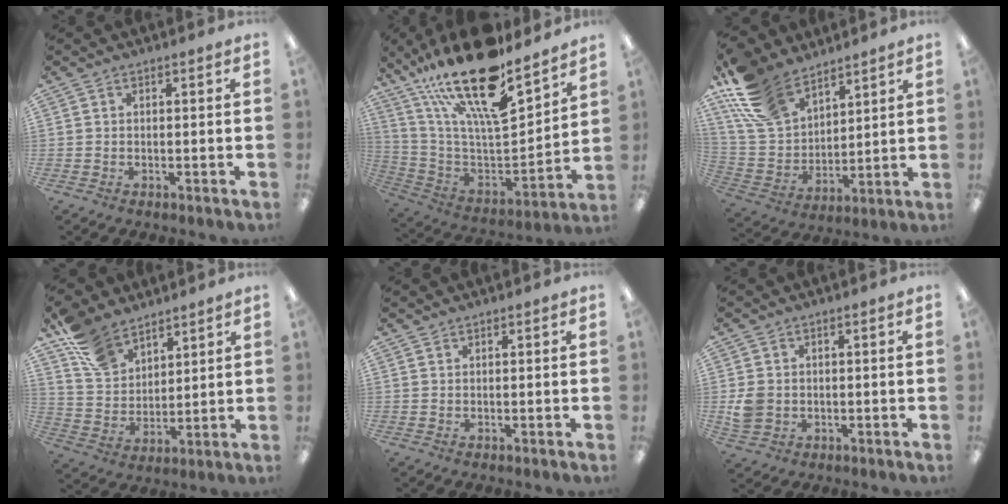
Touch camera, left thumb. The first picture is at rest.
{"total": 25.6, "force": [18.1, 7.7, 16.3], "torque": [-0.296, -0.126, 0.308]}
{"total": 17.5, "force": [12.6, 9.7, 7.5], "torque": [-0.176, -0.052, 0.244]}
{"total": 12.4, "force": [9.5, 7.1, 3.8], "torque": [-0.090, -0.046, 0.188]}
{"total": 0.6, "force": [0.5, 0.3, 0.1], "torque": [-0.003, 0.001, 0.009]}
{"total": 5.0, "force": [0.1, 4.4, 2.2], "torque": [-0.032, 0.002, 0.002]}